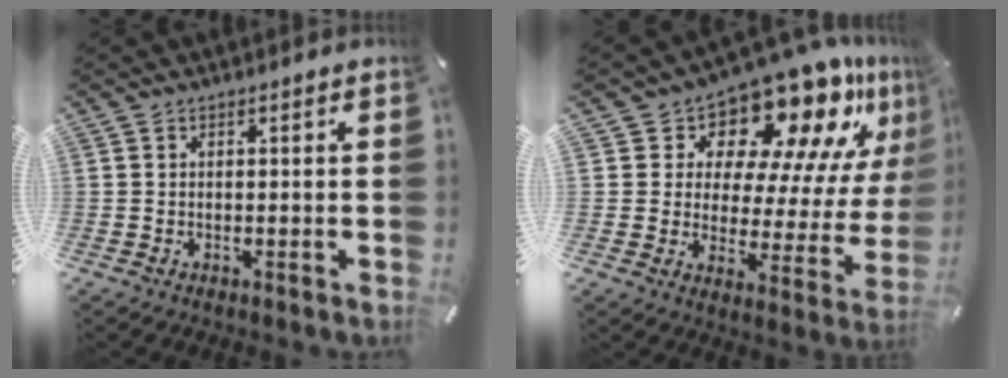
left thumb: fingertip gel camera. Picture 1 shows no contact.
{"total": 16.3, "force": [13.2, 6.8, 6.7], "torque": [-0.094, -0.128, 0.216]}